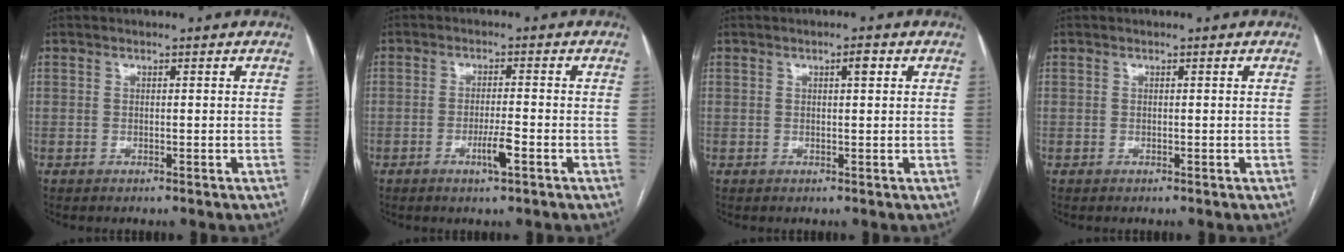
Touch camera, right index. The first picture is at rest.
{"total": 3.6, "force": [-1.8, -0.2, 3.1], "torque": [-0.059, -0.005, -0.033]}
{"total": 1.5, "force": [0.6, 0.2, 1.3], "torque": [-0.021, 0.003, 0.008]}
{"total": 0.0}